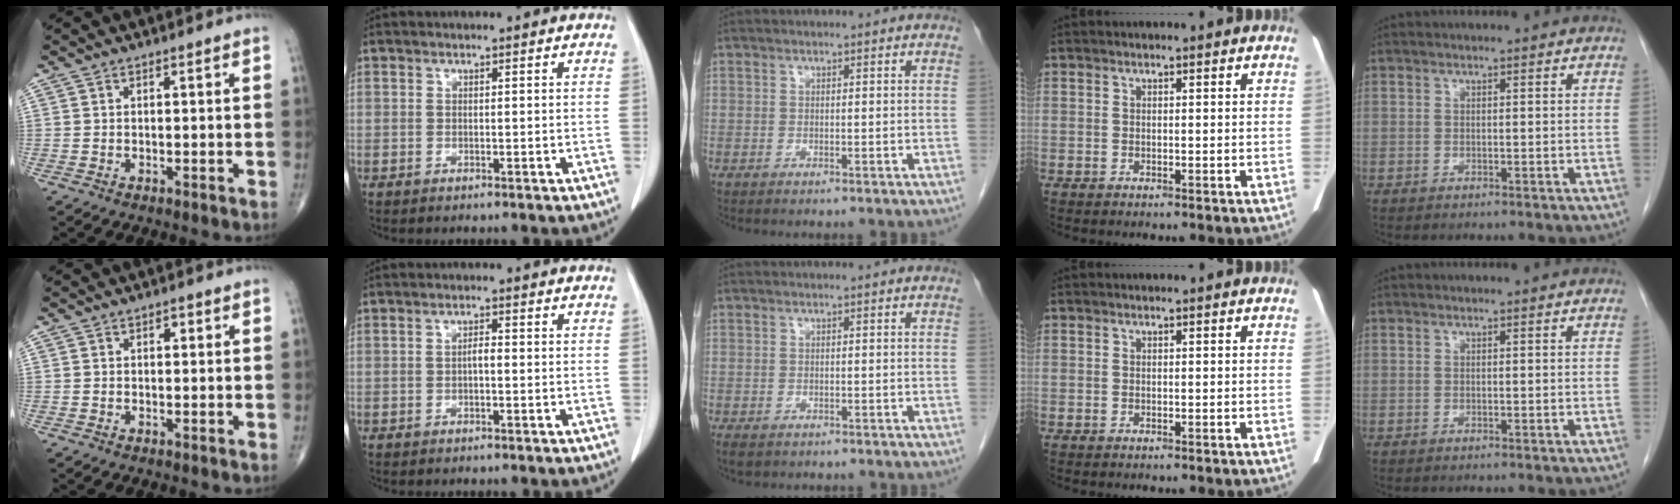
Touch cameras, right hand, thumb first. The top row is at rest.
{"thumb": {"total": 1.1, "force": [0.3, 0.7, 0.7], "torque": [-0.003, 0.002, 0.003]}, "index": {"total": 1.4, "force": [-0.2, 0.4, 1.4], "torque": [-0.023, 0.005, -0.006]}, "middle": {"total": 3.7, "force": [-2.3, 2.2, 1.8], "torque": [-0.043, -0.008, -0.033]}}